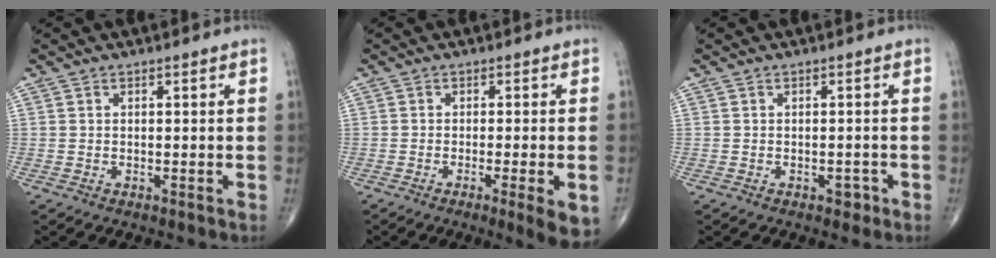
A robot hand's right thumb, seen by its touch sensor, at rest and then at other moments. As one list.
[{"total": 6.7, "force": [-2.7, 0.9, 6.0], "torque": [-0.081, -0.010, -0.038]}, {"total": 1.5, "force": [-0.8, 0.9, 0.8], "torque": [-0.005, 0.005, -0.011]}]